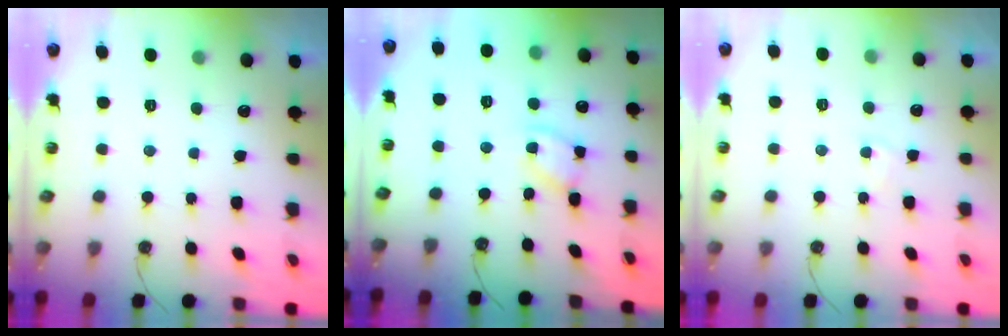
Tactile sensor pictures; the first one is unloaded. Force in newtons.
{"total": 8.2, "press": 8.2, "slide": 0.7}
{"total": 2.9, "press": 2.9, "slide": 0.4}